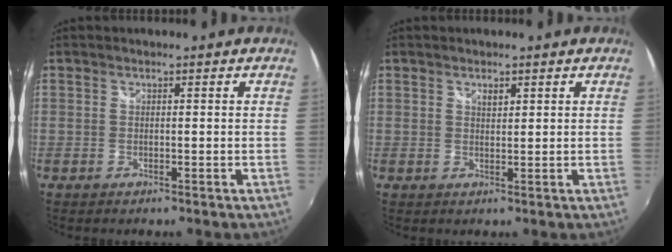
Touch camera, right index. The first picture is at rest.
{"total": 1.3, "force": [0.8, 0.7, 0.8], "torque": [-0.011, 0.003, 0.014]}